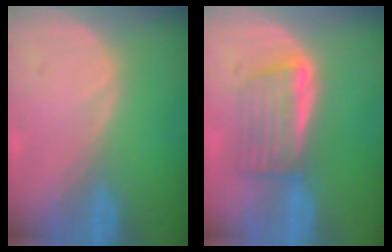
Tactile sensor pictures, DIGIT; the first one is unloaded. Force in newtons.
{"total": 5.8, "press": 5.2, "slide": 2.6}